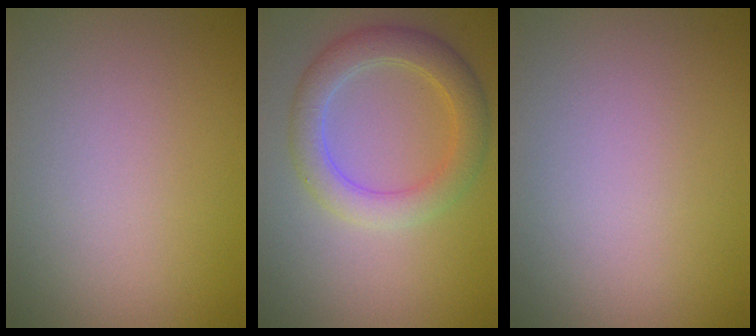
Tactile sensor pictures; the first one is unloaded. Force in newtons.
{"total": 4.0, "press": 4.0, "slide": 0.0}
{"total": 0.0}